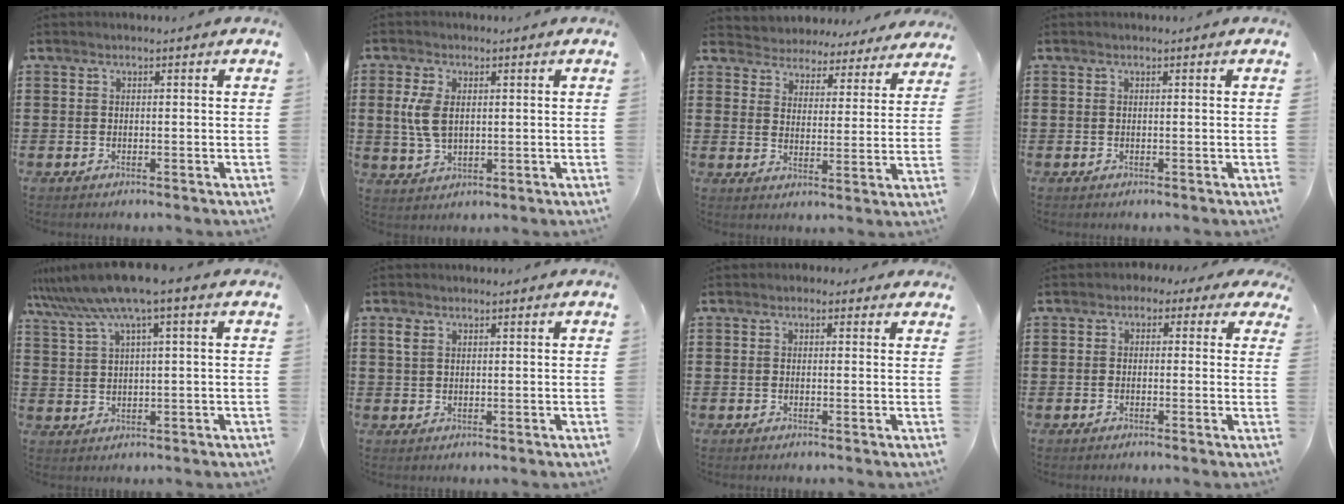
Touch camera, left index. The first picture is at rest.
{"total": 5.6, "force": [1.0, 3.2, 4.5], "torque": [-0.115, 0.002, 0.012]}
{"total": 4.5, "force": [4.4, 0.3, -0.8], "torque": [-0.011, -0.032, 0.075]}
{"total": 0.0}
{"total": 6.5, "force": [3.7, -0.1, 5.3], "torque": [-0.126, -0.022, 0.060]}
{"total": 1.9, "force": [0.9, 1.3, 1.1], "torque": [-0.027, 0.006, 0.016]}
{"total": 0.8, "force": [0.0, 0.8, 0.3], "torque": [-0.007, 0.006, -0.001]}
{"total": 1.7, "force": [-0.7, 1.4, 0.7], "torque": [-0.017, 0.011, -0.016]}